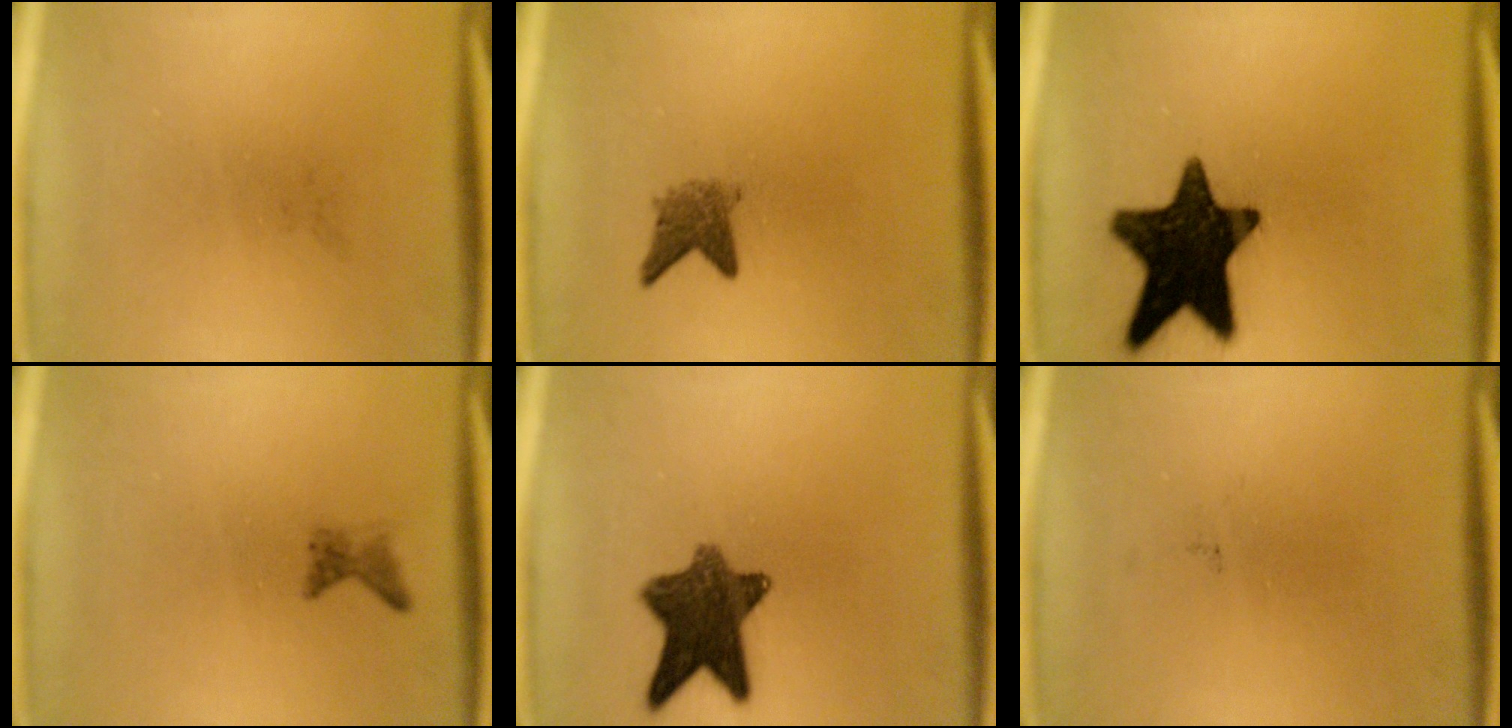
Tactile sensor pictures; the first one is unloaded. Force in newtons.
{"total": 3.0}
{"total": 17.4}
{"total": 1.2}
{"total": 10.2}
{"total": 0.0}